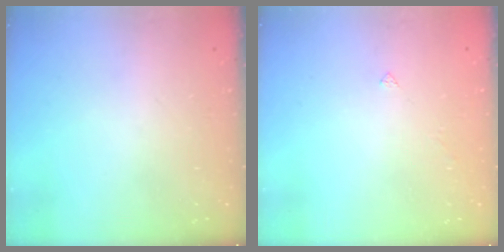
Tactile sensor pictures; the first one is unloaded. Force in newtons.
{"total": 1.5, "press": 1.4, "slide": 0.3}